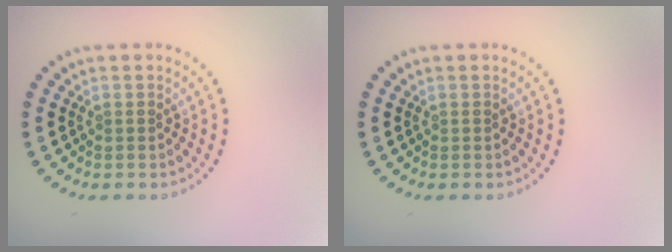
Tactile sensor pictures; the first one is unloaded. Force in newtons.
{"total": 0.0}